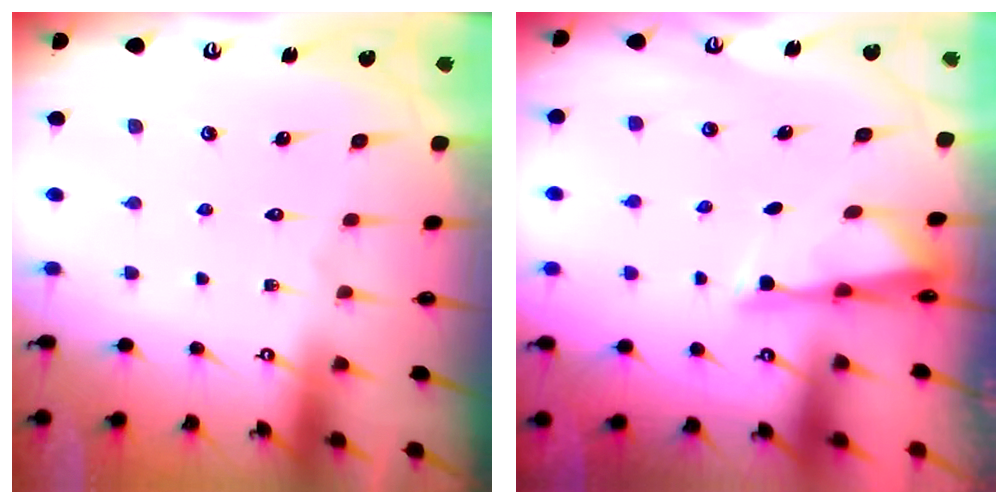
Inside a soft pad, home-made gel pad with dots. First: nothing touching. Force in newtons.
{"total": 2.9, "press": 2.9, "slide": 0.6}